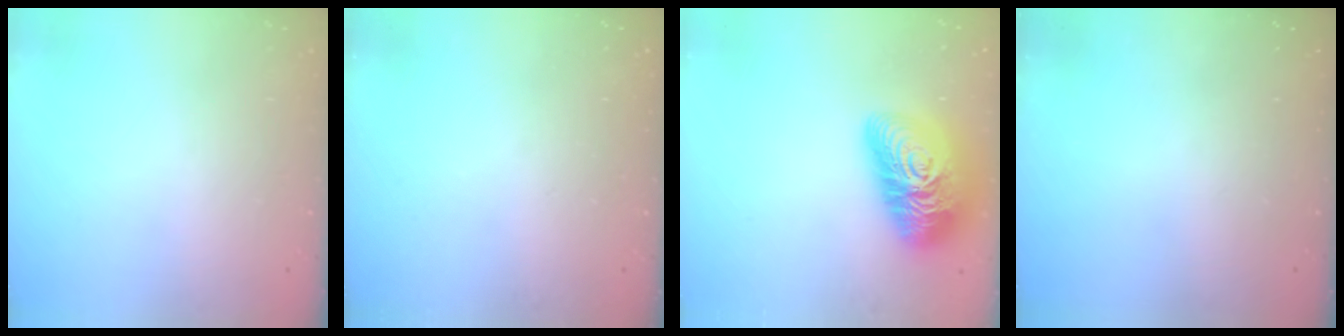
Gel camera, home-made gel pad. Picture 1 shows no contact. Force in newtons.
{"total": 0.0}
{"total": 23.0, "press": 23.0, "slide": 1.5}
{"total": 0.0}